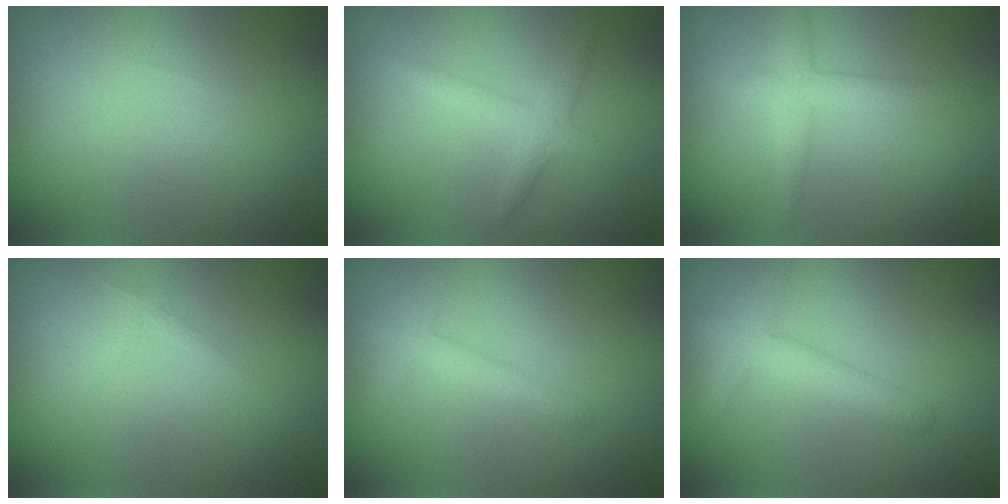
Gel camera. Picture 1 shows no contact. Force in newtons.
{"total": 1.9, "press": 1.9, "slide": 0.1}
{"total": 2.2, "press": 2.2, "slide": 0.0}
{"total": 0.6, "press": 0.6, "slide": 0.1}
{"total": 1.8, "press": 1.8, "slide": 0.1}
{"total": 2.9, "press": 2.8, "slide": 0.2}